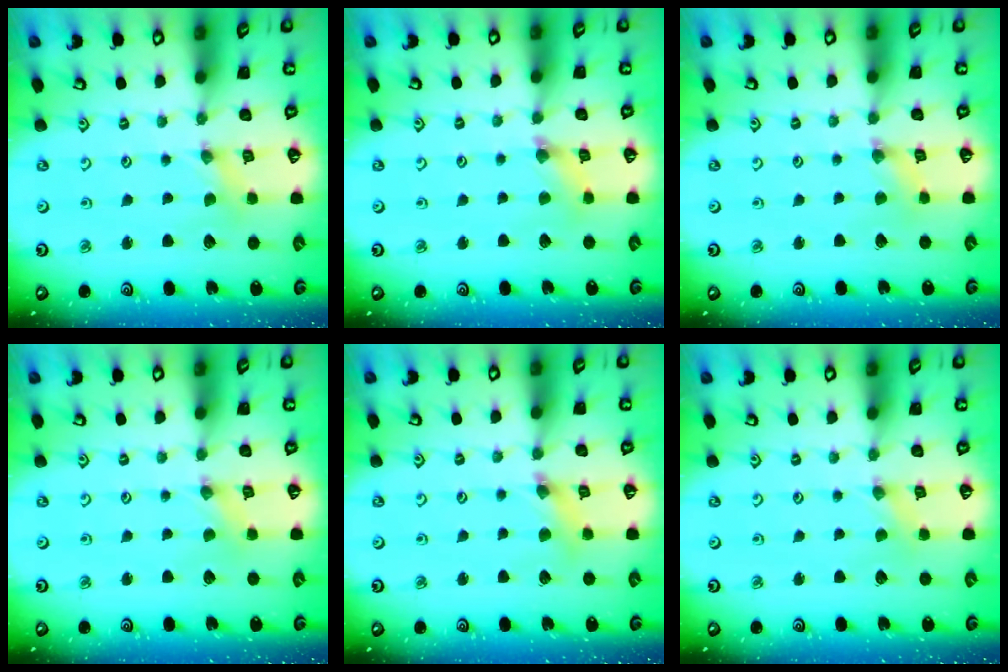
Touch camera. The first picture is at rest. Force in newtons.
{"total": 2.9, "press": 2.9, "slide": 0.4}
{"total": 1.0, "press": 1.0, "slide": 0.3}
{"total": 0.0}
{"total": 6.2, "press": 6.2, "slide": 0.6}
{"total": 0.0}